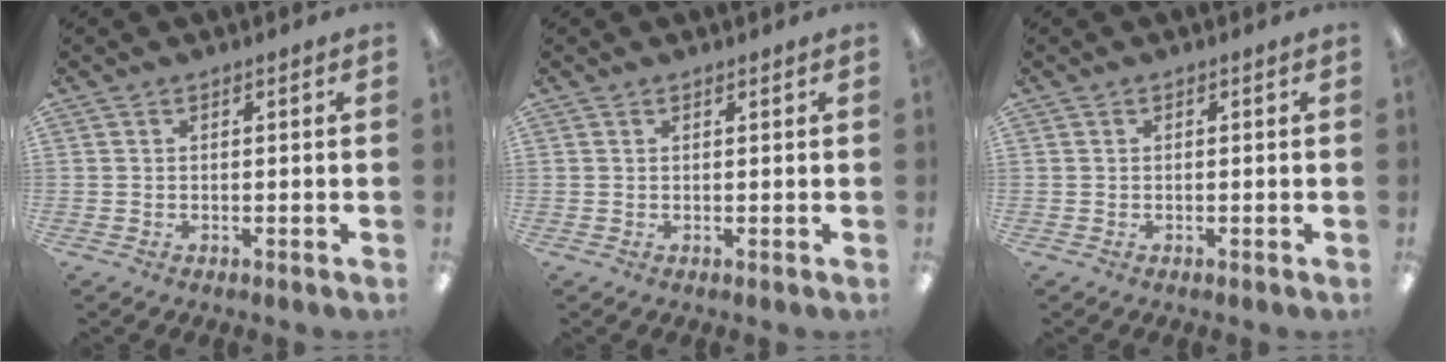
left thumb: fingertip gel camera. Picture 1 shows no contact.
{"total": 0.6, "force": [0.5, 0.0, 0.2], "torque": [-0.006, 0.000, 0.009]}
{"total": 0.0}